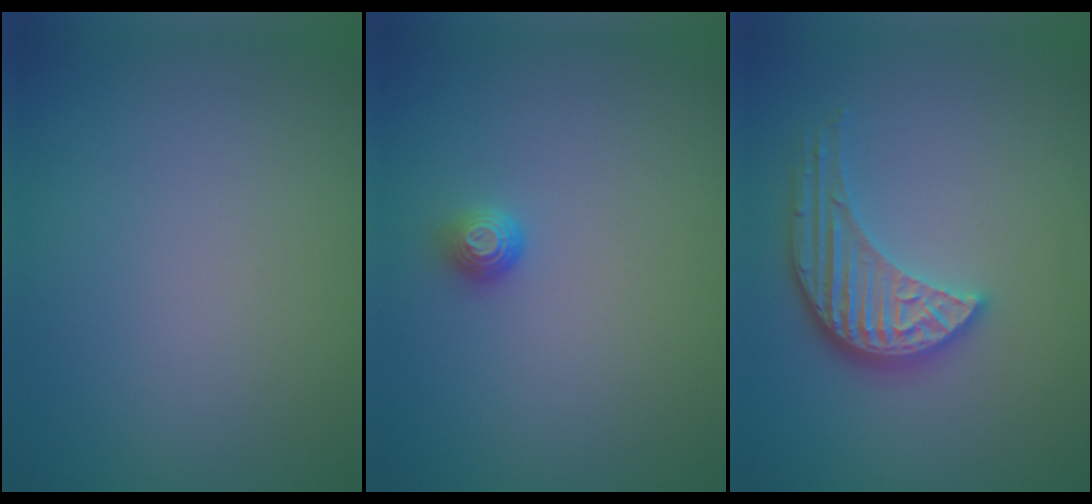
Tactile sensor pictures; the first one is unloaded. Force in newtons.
{"total": 1.2, "press": 1.0, "slide": 0.6}
{"total": 4.3, "press": 3.6, "slide": 2.4}